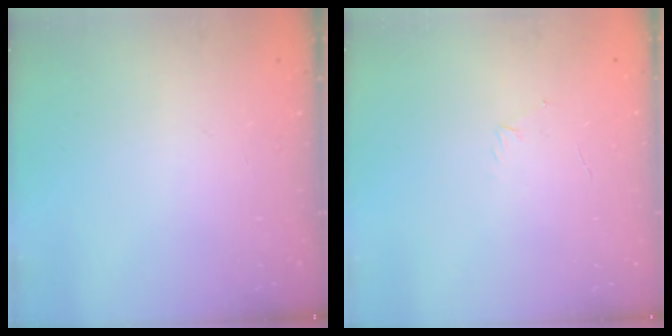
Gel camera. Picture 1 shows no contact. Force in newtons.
{"total": 3.2, "press": 3.1, "slide": 0.8}